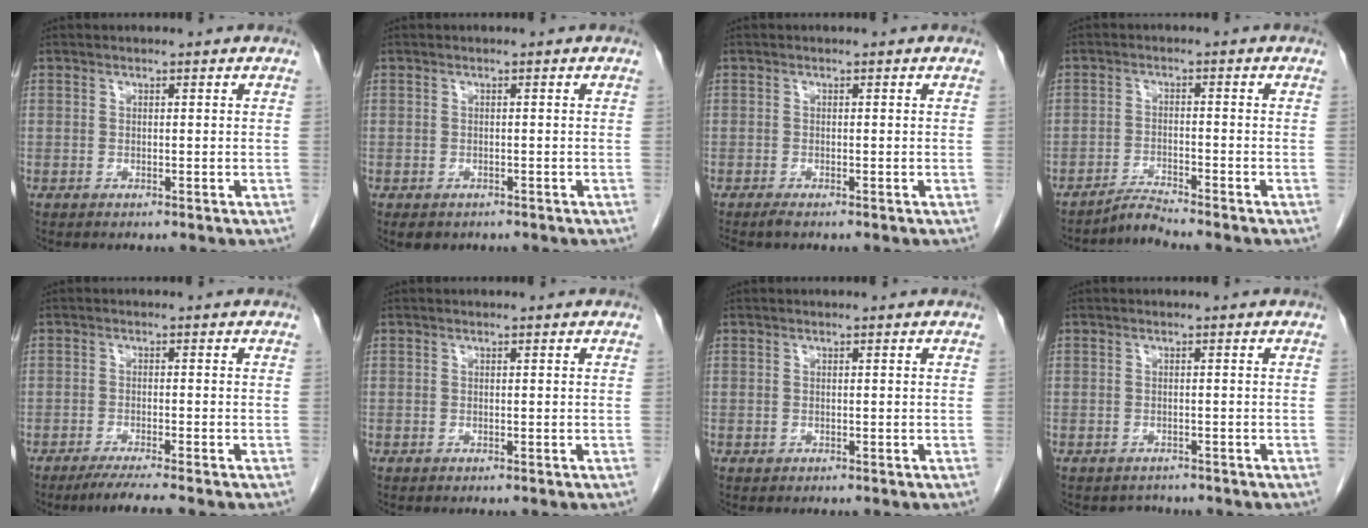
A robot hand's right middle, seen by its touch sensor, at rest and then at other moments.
{"total": 2.6, "force": [-1.8, 1.6, 0.9], "torque": [-0.009, -0.001, -0.020]}
{"total": 0.9, "force": [-0.7, -0.1, 0.5], "torque": [-0.013, -0.004, -0.014]}
{"total": 2.9, "force": [-2.7, -1.1, -0.2], "torque": [0.004, -0.016, -0.051]}
{"total": 4.4, "force": [-3.6, -0.7, 2.5], "torque": [-0.043, -0.015, -0.062]}
{"total": 0.0}
{"total": 0.0}
{"total": 1.6, "force": [-1.4, 0.7, -0.2], "torque": [-0.004, -0.004, -0.021]}